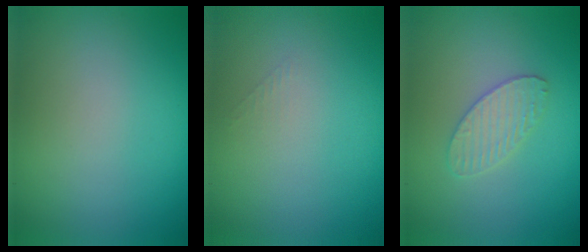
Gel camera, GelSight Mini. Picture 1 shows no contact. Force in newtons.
{"total": 0.6, "press": 0.6, "slide": 0.0}
{"total": 2.3, "press": 2.3, "slide": 0.2}